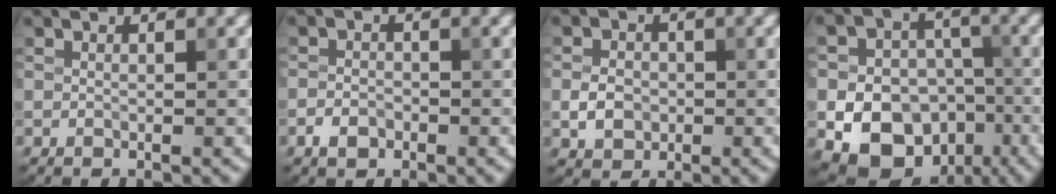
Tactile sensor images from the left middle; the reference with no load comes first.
{"total": 1.8, "force": [-1.0, 1.2, 0.8], "torque": [-0.012, 0.001, -0.023]}
{"total": 2.6, "force": [-0.6, 2.1, 1.4], "torque": [-0.024, 0.000, -0.016]}
{"total": 14.0, "force": [-5.9, 11.3, 5.7], "torque": [-0.069, -0.039, -0.111]}